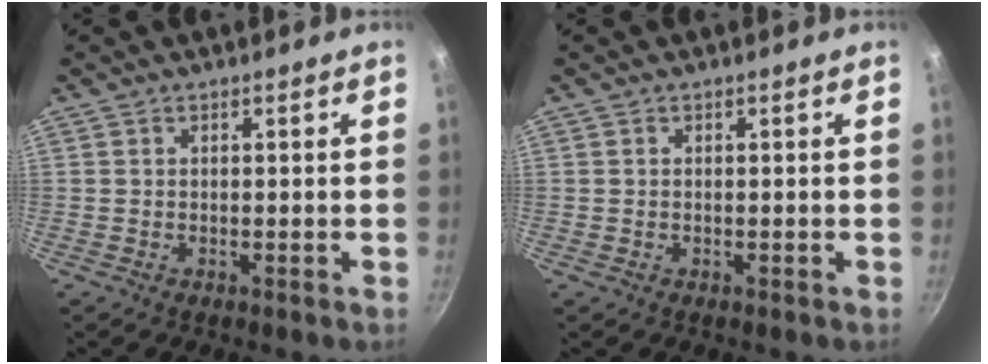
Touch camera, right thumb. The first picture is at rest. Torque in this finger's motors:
{"motor_torque": [1.61, 1.77, -0.01, -0.37, 0.05]}